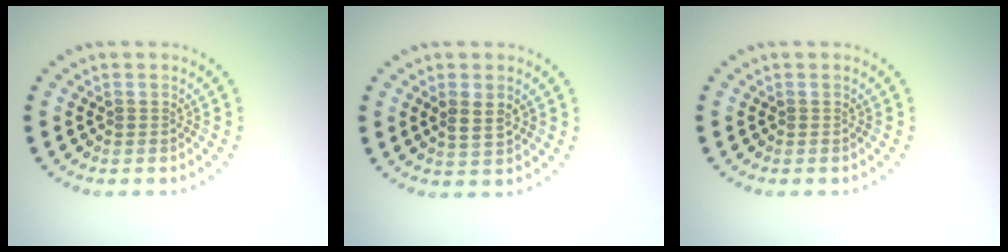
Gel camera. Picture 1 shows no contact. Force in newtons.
{"total": 1.6, "press": 1.5, "slide": 0.5}
{"total": 0.0}